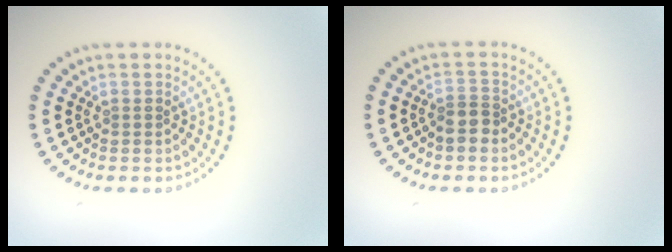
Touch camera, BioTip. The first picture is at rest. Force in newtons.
{"total": 2.0, "press": 1.7, "slide": 1.1}